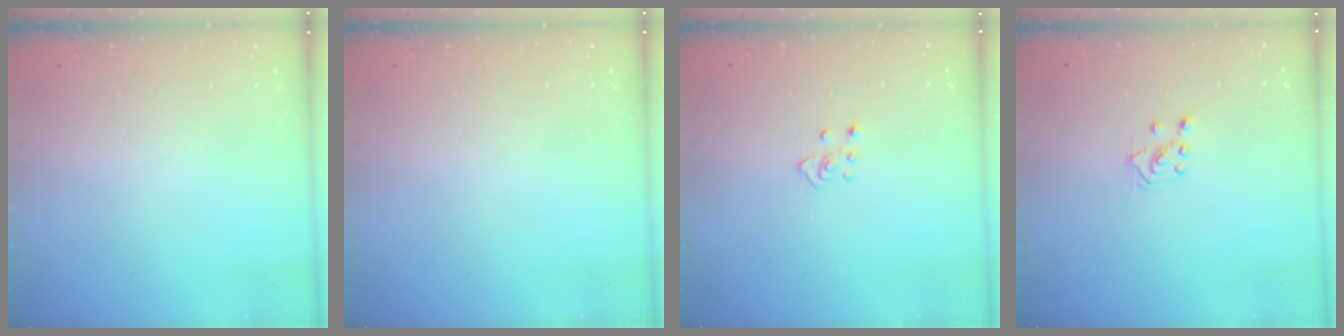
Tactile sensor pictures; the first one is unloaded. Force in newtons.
{"total": 0.0}
{"total": 3.5, "press": 3.4, "slide": 0.6}
{"total": 3.0, "press": 2.9, "slide": 0.7}